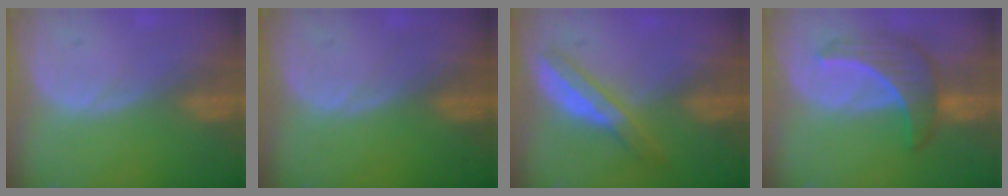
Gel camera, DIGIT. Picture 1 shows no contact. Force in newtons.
{"total": 0.0}
{"total": 5.5, "press": 4.9, "slide": 2.5}
{"total": 6.6, "press": 6.5, "slide": 1.0}